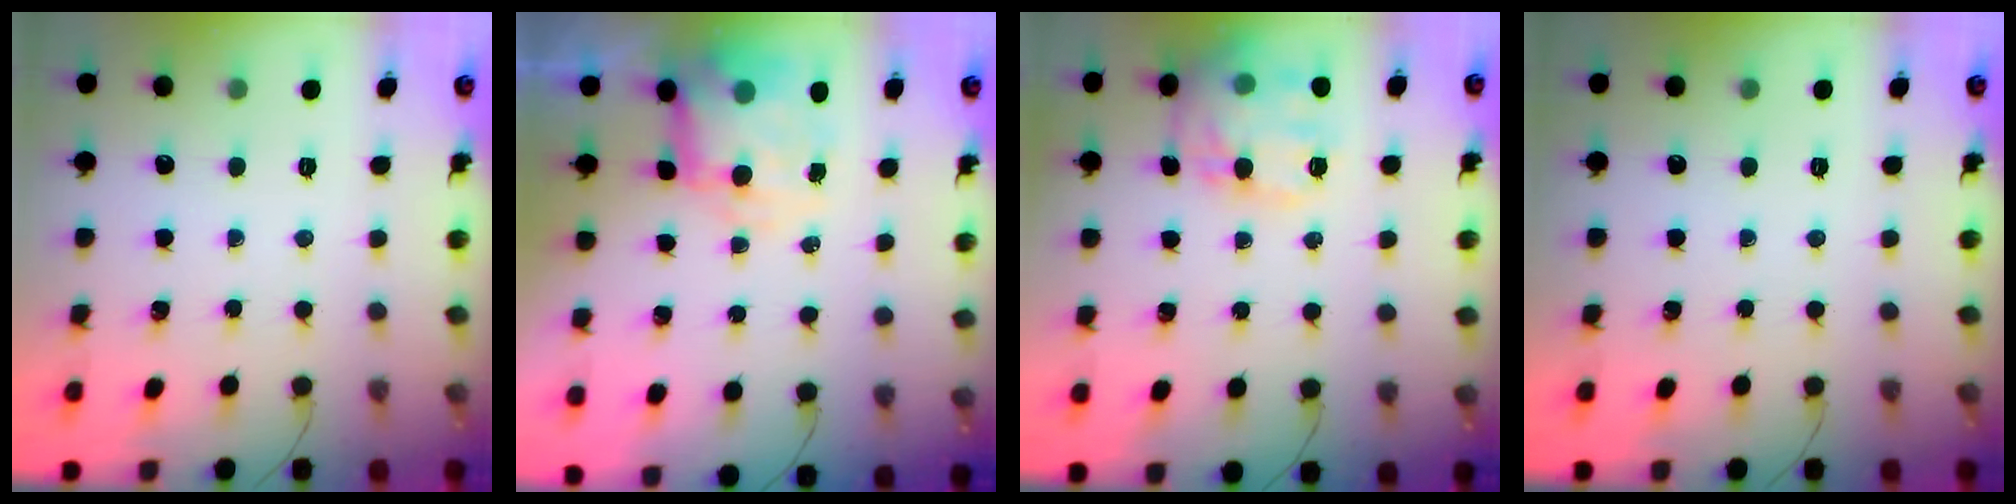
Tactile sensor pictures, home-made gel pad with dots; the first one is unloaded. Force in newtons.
{"total": 8.0, "press": 7.8, "slide": 2.0}
{"total": 16.3, "press": 16.2, "slide": 2.0}
{"total": 0.0}